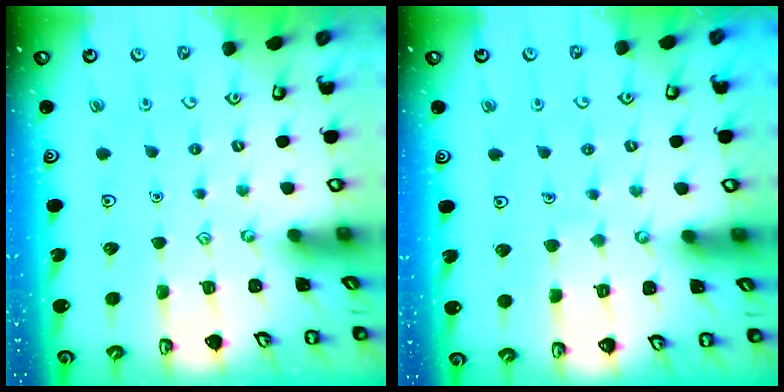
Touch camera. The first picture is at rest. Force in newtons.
{"total": 3.5, "press": 3.5, "slide": 0.3}